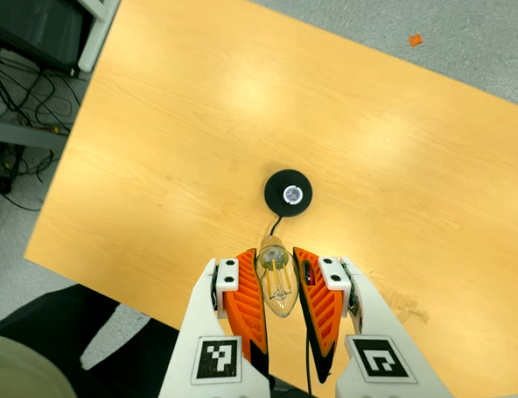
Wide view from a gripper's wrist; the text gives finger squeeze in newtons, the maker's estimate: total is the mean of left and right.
{"total": 20.9, "left": 23.5, "right": 18.3}